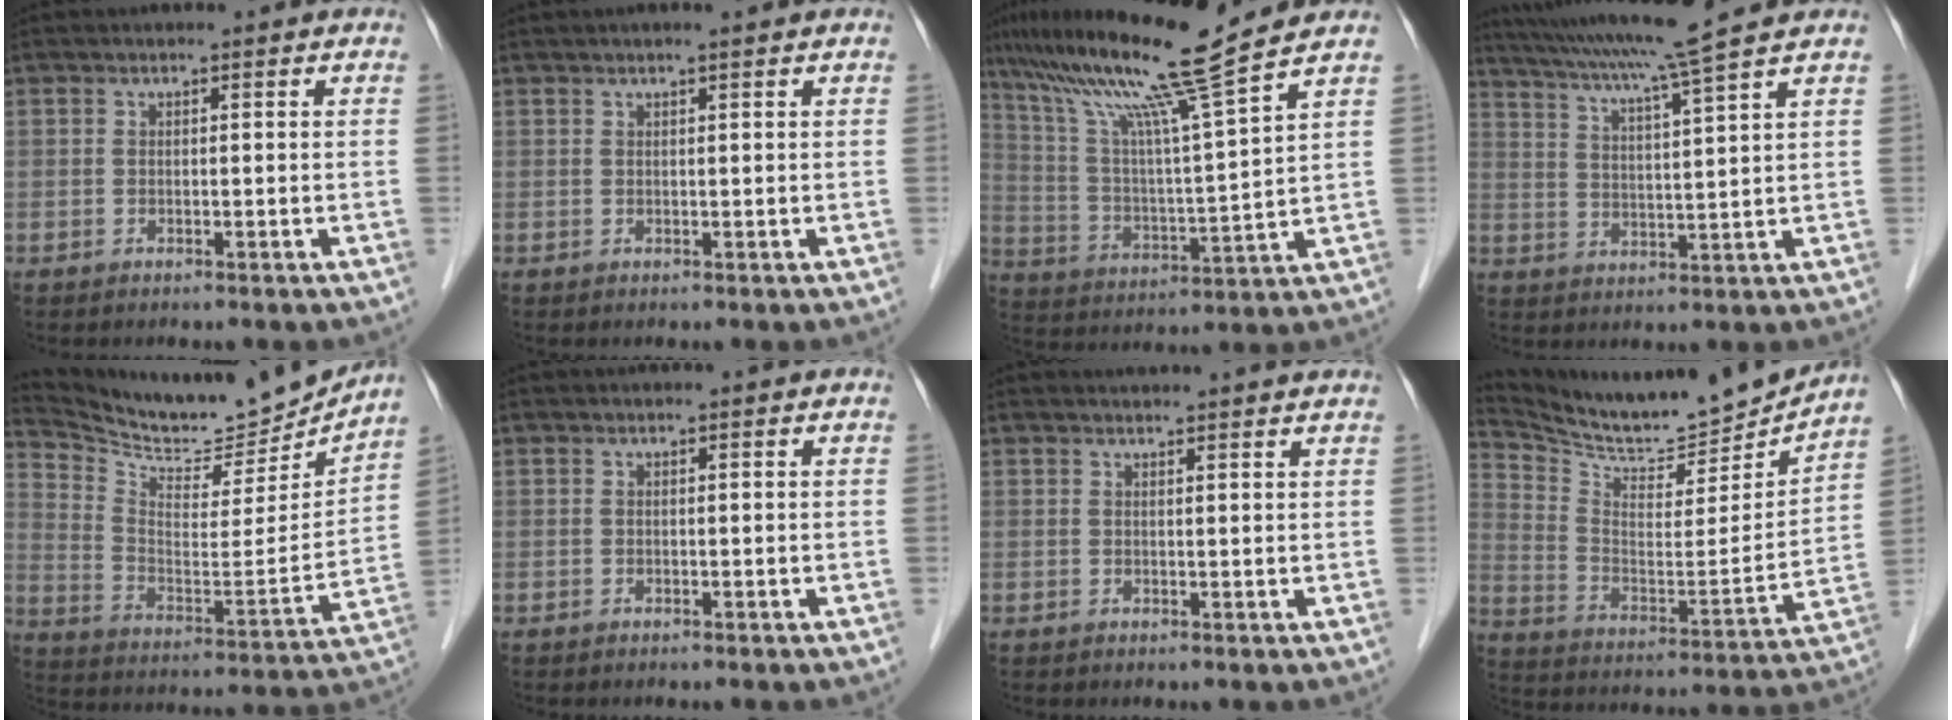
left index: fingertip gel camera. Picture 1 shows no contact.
{"total": 1.8, "force": [1.3, -0.2, 1.1], "torque": [-0.016, 0.012, 0.025]}
{"total": 16.6, "force": [12.4, -2.4, 10.9], "torque": [-0.191, 0.004, 0.216]}
{"total": 11.7, "force": [9.6, -2.3, 6.2], "torque": [-0.112, 0.000, 0.155]}
{"total": 16.8, "force": [16.5, 2.0, 2.9], "torque": [-0.074, -0.047, 0.261]}
{"total": 0.0}
{"total": 5.3, "force": [5.1, -0.3, 1.4], "torque": [-0.019, 0.019, 0.052]}
{"total": 16.8, "force": [16.5, 0.4, 3.1], "torque": [-0.077, -0.055, 0.266]}